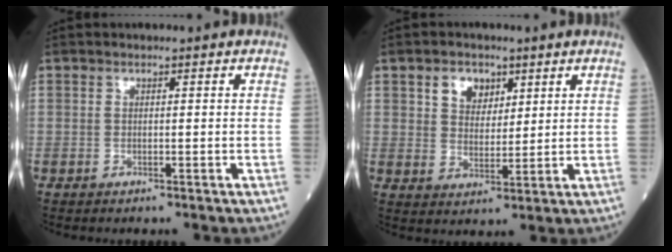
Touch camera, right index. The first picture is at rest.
{"total": 5.0, "force": [2.6, 3.5, 2.6], "torque": [-0.045, 0.010, 0.048]}